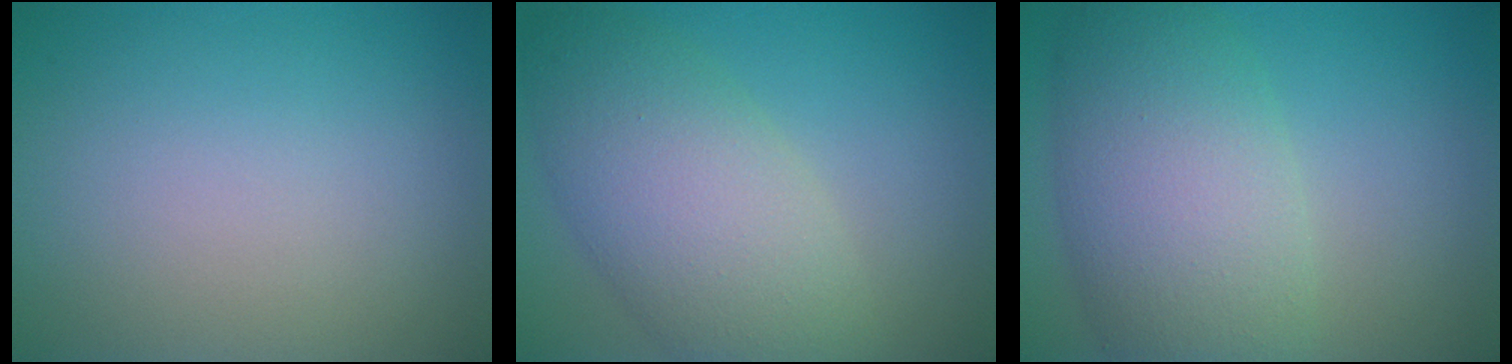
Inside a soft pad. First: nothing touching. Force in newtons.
{"total": 7.6, "press": 7.6, "slide": 0.3}
{"total": 8.5, "press": 8.5, "slide": 0.3}